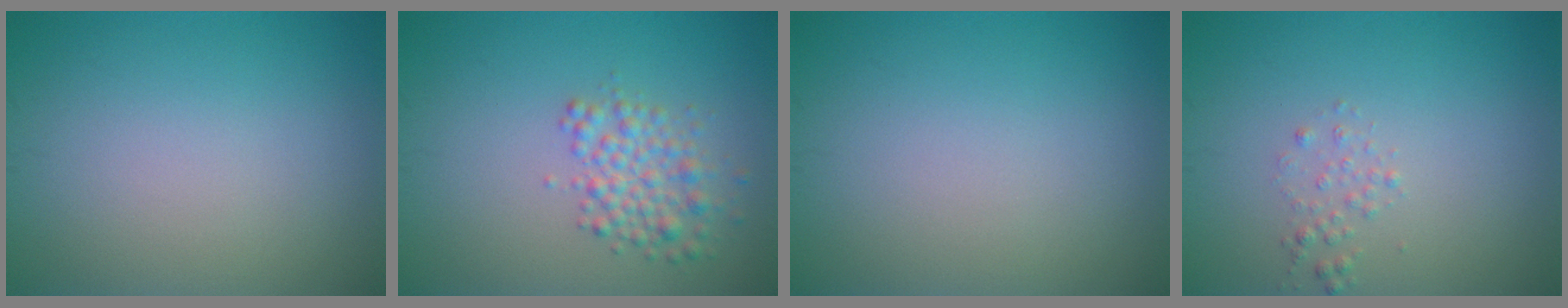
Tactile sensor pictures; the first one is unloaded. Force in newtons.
{"total": 3.1, "press": 3.1, "slide": 0.1}
{"total": 0.0}
{"total": 0.9, "press": 0.9, "slide": 0.1}